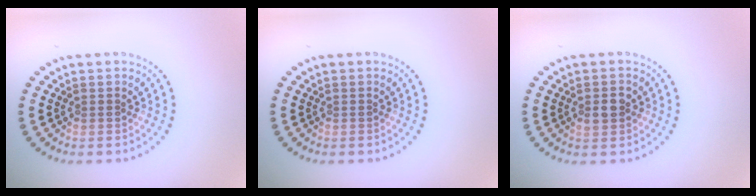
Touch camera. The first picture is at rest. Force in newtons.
{"total": 0.0}
{"total": 2.2, "press": 2.2, "slide": 0.1}